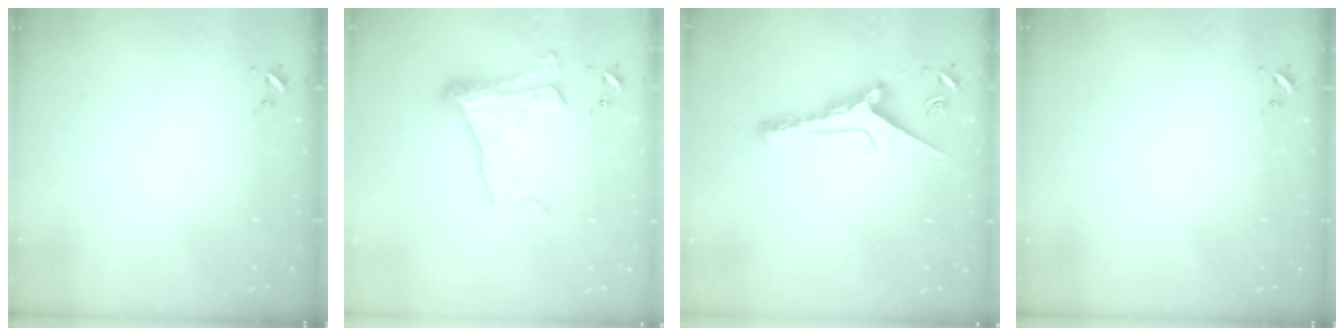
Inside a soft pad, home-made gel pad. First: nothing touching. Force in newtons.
{"total": 16.0, "press": 15.9, "slide": 1.6}
{"total": 9.7, "press": 9.7, "slide": 0.4}
{"total": 0.0}